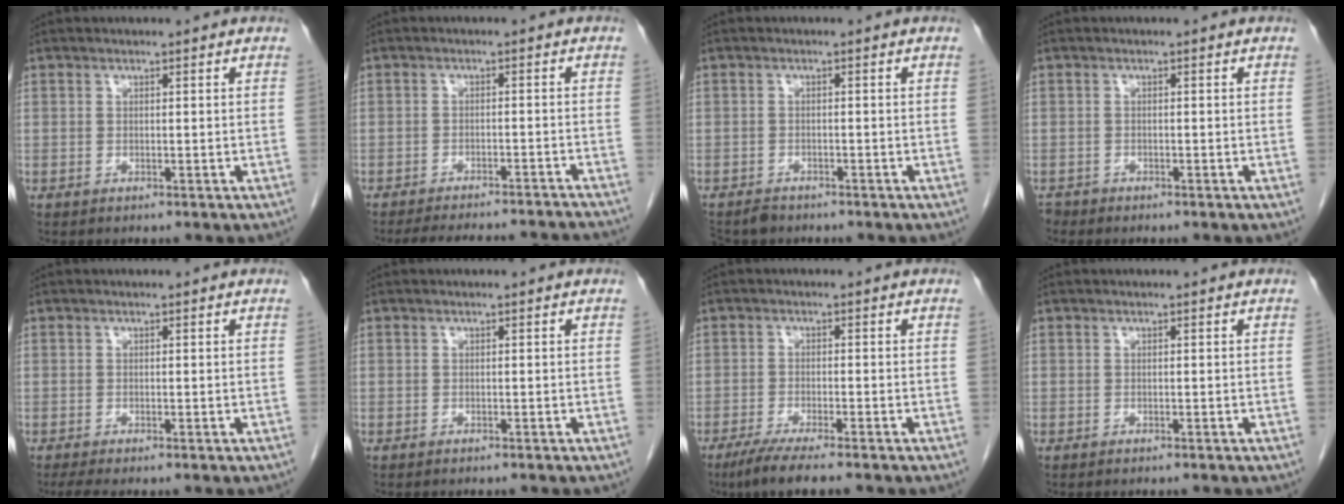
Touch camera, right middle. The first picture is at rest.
{"total": 16.2, "force": [-15.2, 1.9, 5.3], "torque": [-0.087, -0.006, -0.189]}
{"total": 3.8, "force": [-3.4, 1.6, 0.6], "torque": [-0.010, -0.006, -0.056]}
{"total": 0.9, "force": [-0.8, 0.2, -0.2], "torque": [-0.002, -0.003, -0.017]}
{"total": 1.7, "force": [-1.3, -0.1, 1.1], "torque": [-0.026, -0.008, -0.025]}
{"total": 1.7, "force": [-1.5, 0.2, 0.7], "torque": [-0.011, -0.002, -0.017]}
{"total": 6.4, "force": [-4.9, 0.0, 4.2], "torque": [-0.069, -0.016, -0.080]}
{"total": 1.0, "force": [-0.9, 0.1, 0.4], "torque": [-0.005, -0.001, -0.013]}